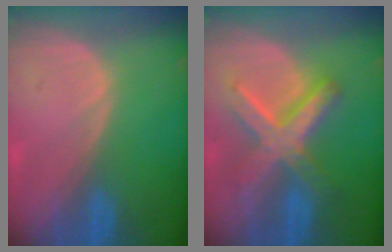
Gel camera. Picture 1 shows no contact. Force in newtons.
{"total": 8.7, "press": 8.7, "slide": 0.8}